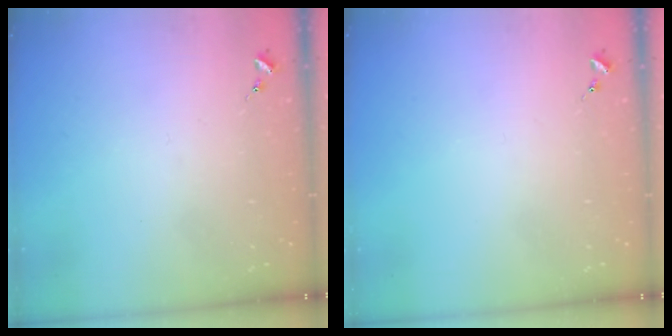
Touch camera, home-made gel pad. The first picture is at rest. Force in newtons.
{"total": 0.0}